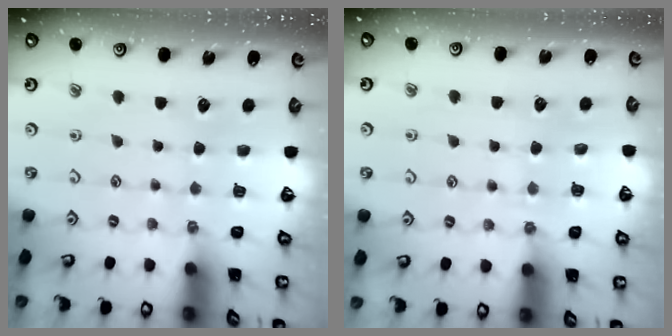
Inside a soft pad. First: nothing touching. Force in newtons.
{"total": 5.5, "press": 5.4, "slide": 0.6}